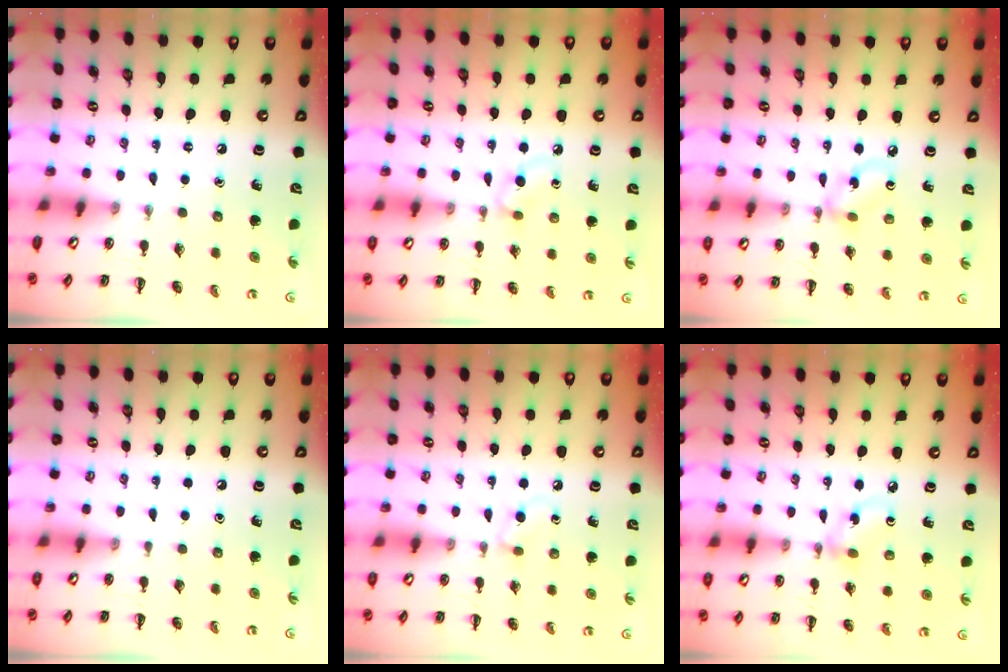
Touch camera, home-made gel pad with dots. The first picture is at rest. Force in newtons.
{"total": 2.9, "press": 2.7, "slide": 1.2}
{"total": 3.4, "press": 3.3, "slide": 0.6}
{"total": 0.0}
{"total": 3.3, "press": 2.9, "slide": 1.6}
{"total": 3.4, "press": 3.3, "slide": 0.8}